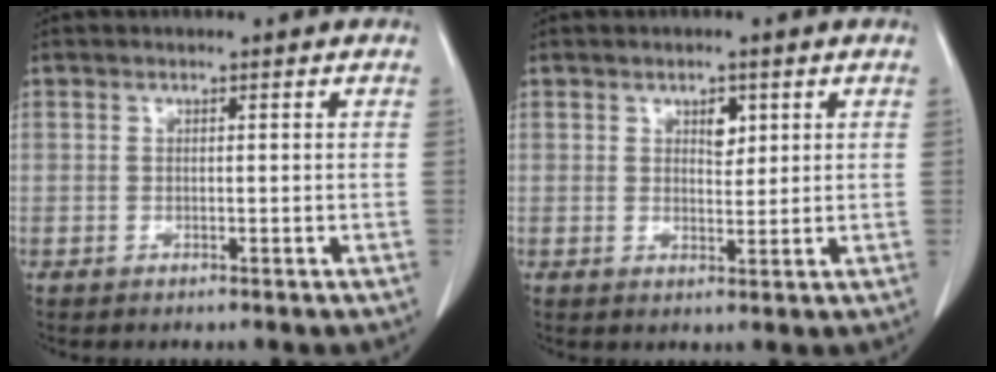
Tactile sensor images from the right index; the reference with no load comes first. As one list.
[{"total": 2.5, "force": [1.2, 1.4, 1.7], "torque": [-0.023, -0.002, 0.020]}]